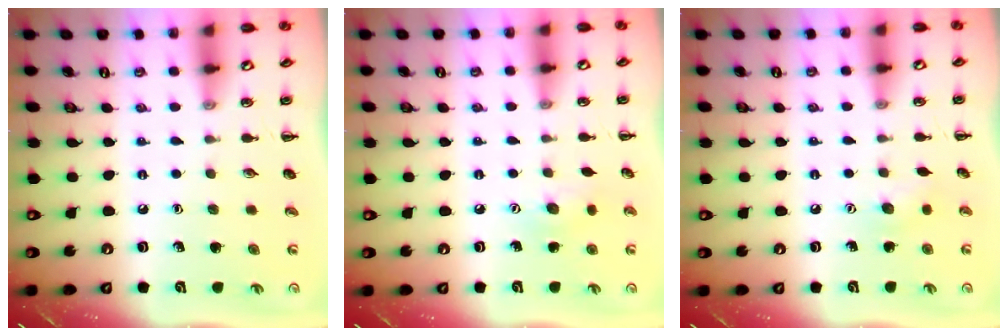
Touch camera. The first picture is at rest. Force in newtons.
{"total": 5.8, "press": 5.7, "slide": 1.3}
{"total": 4.8, "press": 4.6, "slide": 1.1}